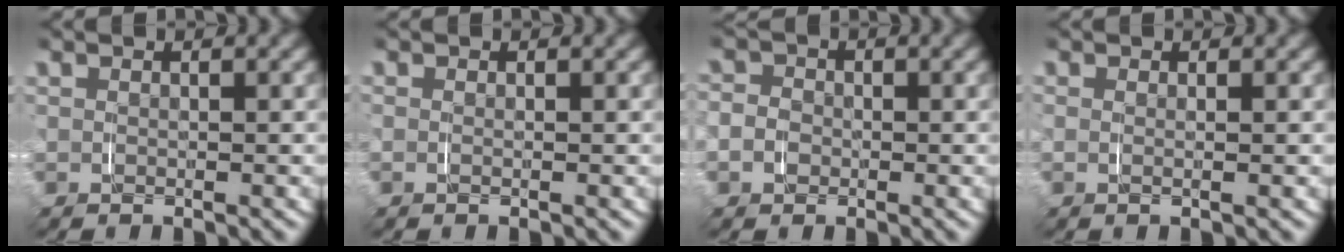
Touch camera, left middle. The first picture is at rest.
{"total": 0.0}
{"total": 2.1, "force": [-0.7, 1.9, -0.4], "torque": [0.011, -0.006, -0.017]}
{"total": 1.1, "force": [0.4, -1.0, -0.2], "torque": [0.013, 0.001, 0.007]}